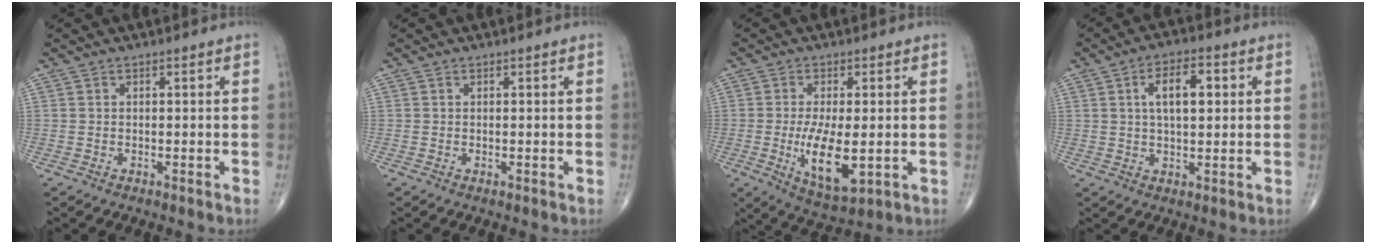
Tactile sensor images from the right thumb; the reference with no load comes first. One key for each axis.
{"total": 0.0}
{"total": 10.5, "fx": -1.5, "fy": 4.3, "fz": 9.5, "tx": -0.161, "ty": -0.025, "tz": -0.014}
{"total": 7.8, "fx": 1.8, "fy": 3.6, "fz": 6.6, "tx": -0.101, "ty": 0.002, "tz": 0.026}